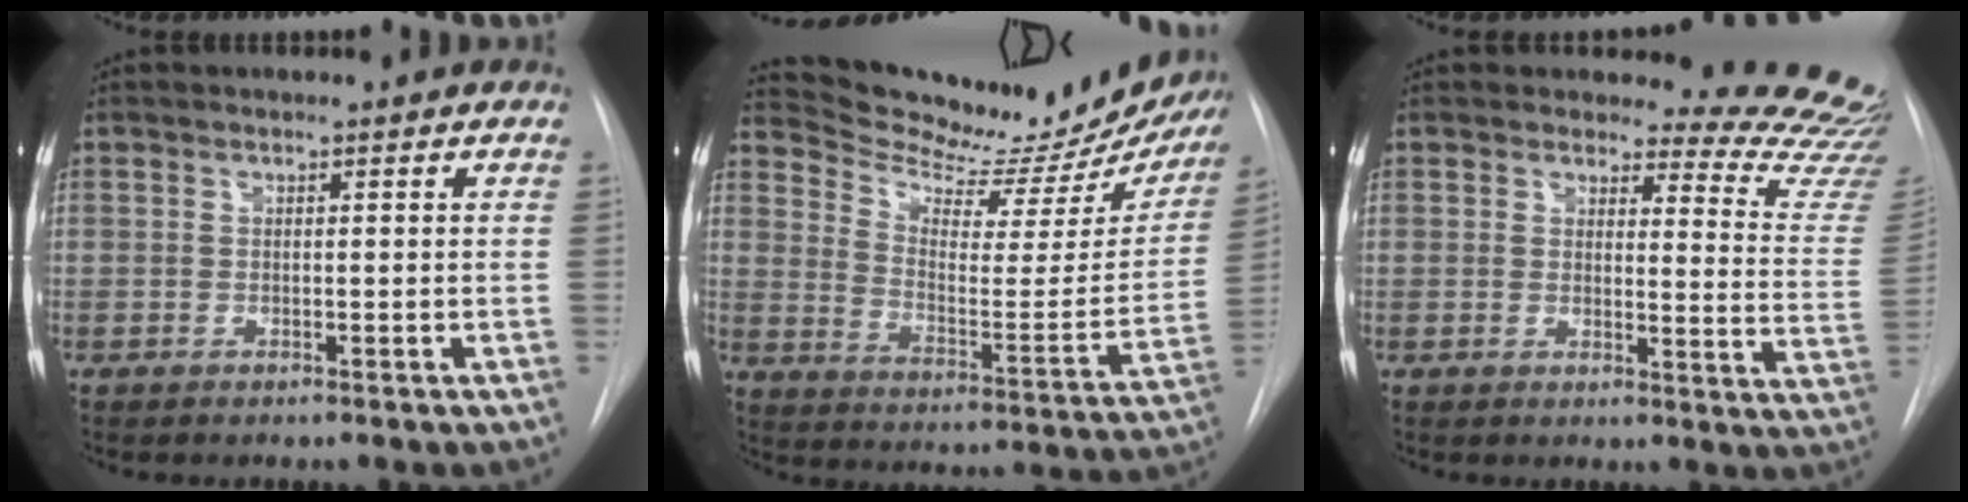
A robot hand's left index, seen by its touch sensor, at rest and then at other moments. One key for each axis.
{"total": 23.8, "fx": 22.9, "fy": 4.0, "fz": 5.2, "tx": -0.076, "ty": -0.090, "tz": 0.298}
{"total": 13.9, "fx": 13.8, "fy": 1.1, "fz": 0.9, "tx": 0.023, "ty": -0.144, "tz": 0.118}